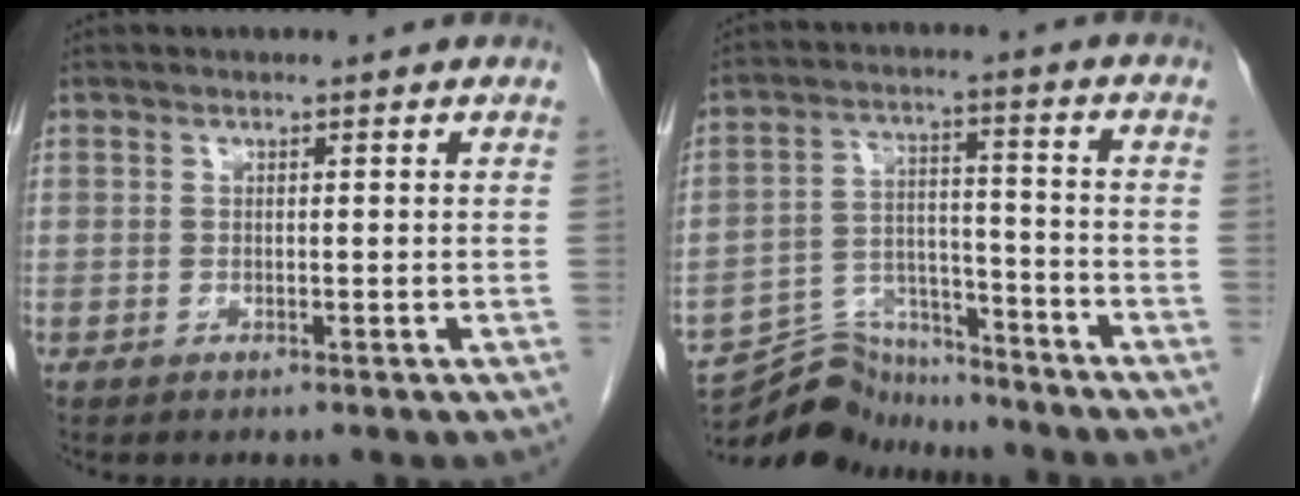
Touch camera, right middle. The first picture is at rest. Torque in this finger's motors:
{"motor_torque": [-0.08, -0.10, -0.02, -0.06]}